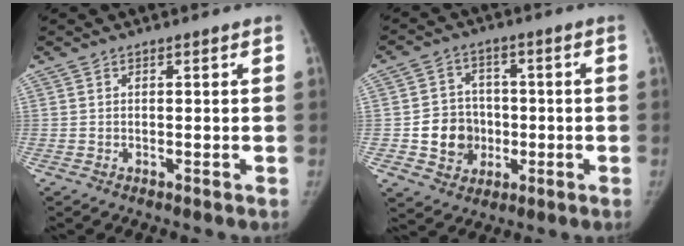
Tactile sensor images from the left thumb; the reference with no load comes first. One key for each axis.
{"total": 9.5, "fx": -1.4, "fy": 8.6, "fz": 3.8, "tx": -0.023, "ty": 0.010, "tz": -0.019}